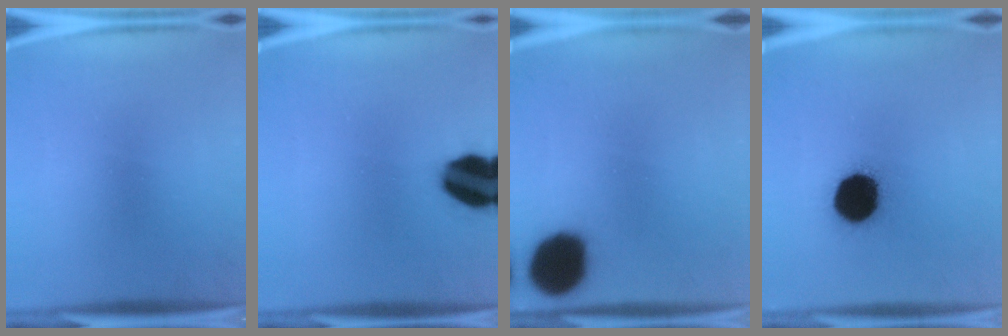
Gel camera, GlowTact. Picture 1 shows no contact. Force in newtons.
{"total": 14.6}
{"total": 18.0}
{"total": 17.0}